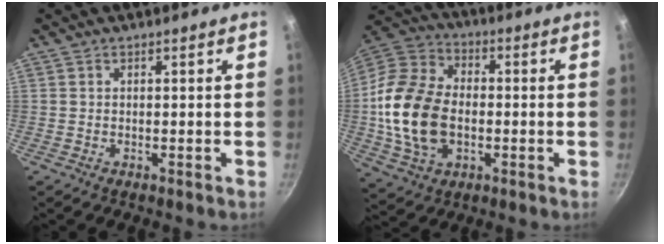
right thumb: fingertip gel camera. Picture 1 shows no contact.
{"total": 18.7, "force": [-1.9, 12.9, 13.4], "torque": [-0.245, 0.022, -0.038]}